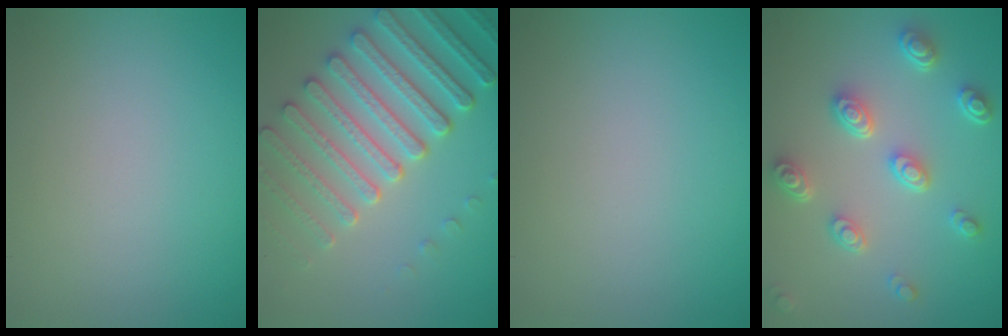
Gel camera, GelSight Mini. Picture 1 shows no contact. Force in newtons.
{"total": 6.7, "press": 5.6, "slide": 3.6}
{"total": 0.0}
{"total": 4.8, "press": 3.8, "slide": 2.9}